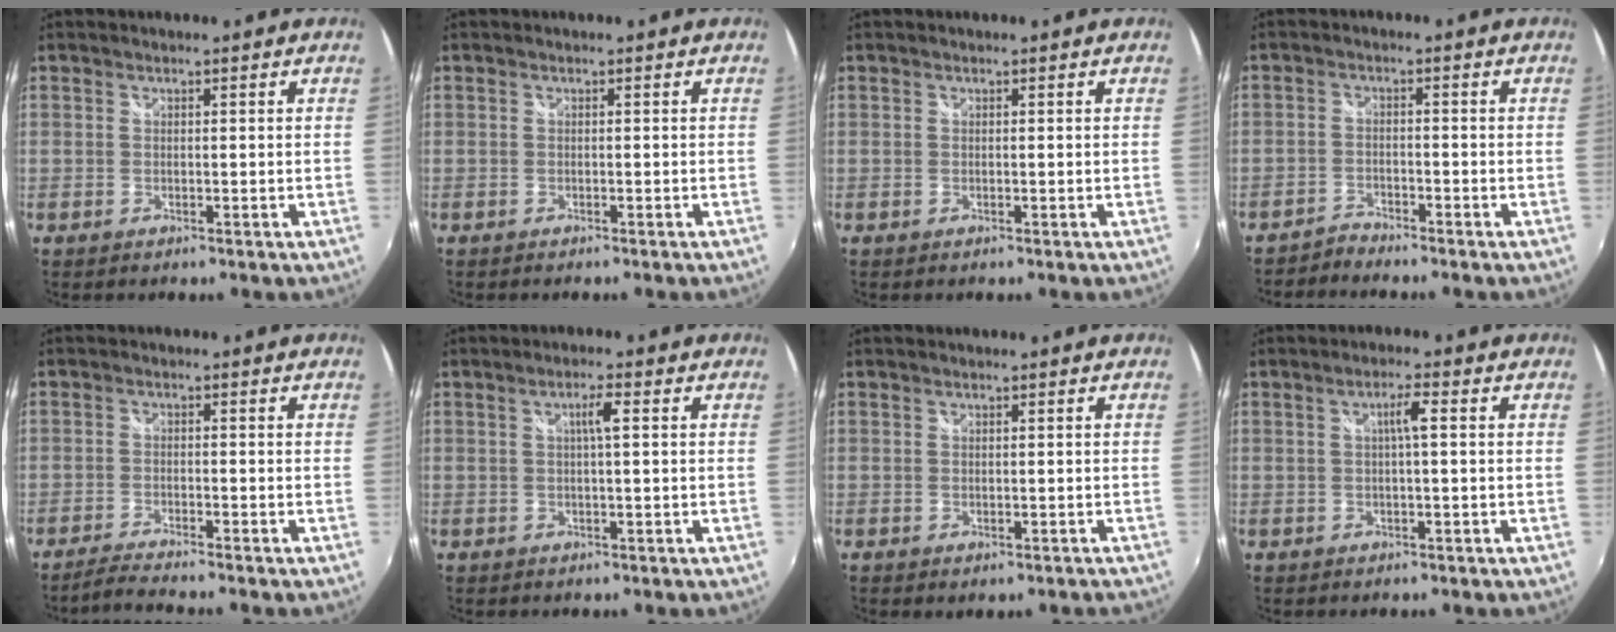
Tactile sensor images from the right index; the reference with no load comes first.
{"total": 0.0}
{"total": 0.0}
{"total": 2.0, "force": [-2.0, 0.0, -0.4], "torque": [-0.001, 0.001, -0.047]}
{"total": 3.5, "force": [-3.3, -0.8, 1.1], "torque": [-0.042, -0.008, -0.067]}
{"total": 2.6, "force": [0.5, 0.0, 2.6], "torque": [-0.048, 0.005, 0.007]}
{"total": 0.7, "force": [0.1, 0.6, 0.2], "torque": [-0.002, -0.001, 0.002]}
{"total": 2.7, "force": [0.3, 0.0, 2.7], "torque": [-0.052, 0.006, 0.005]}